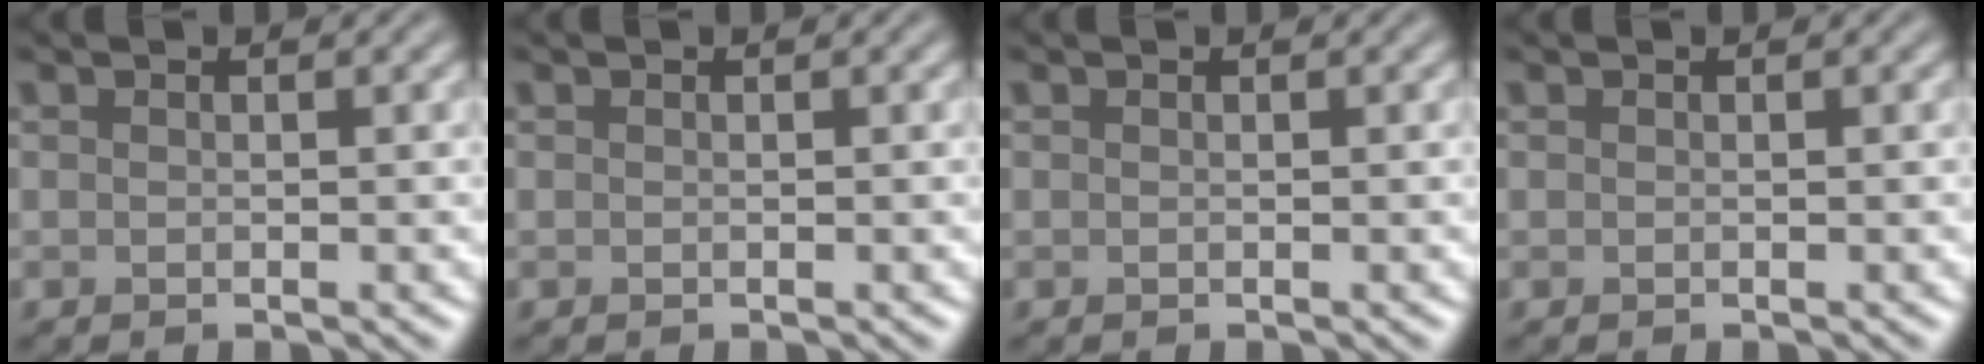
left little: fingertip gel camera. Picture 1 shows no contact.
{"total": 0.0}
{"total": 0.0}
{"total": 0.0}